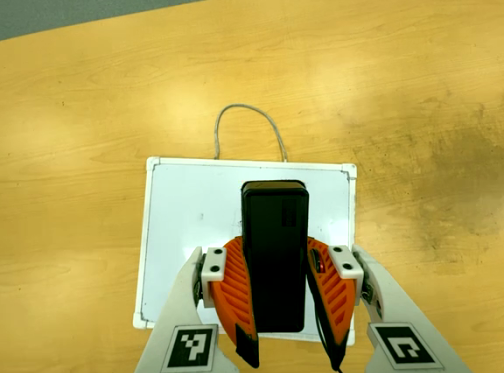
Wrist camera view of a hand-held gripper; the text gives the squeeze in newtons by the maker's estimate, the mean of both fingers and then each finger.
{"total": 8.4, "left": 7.1, "right": 9.8}